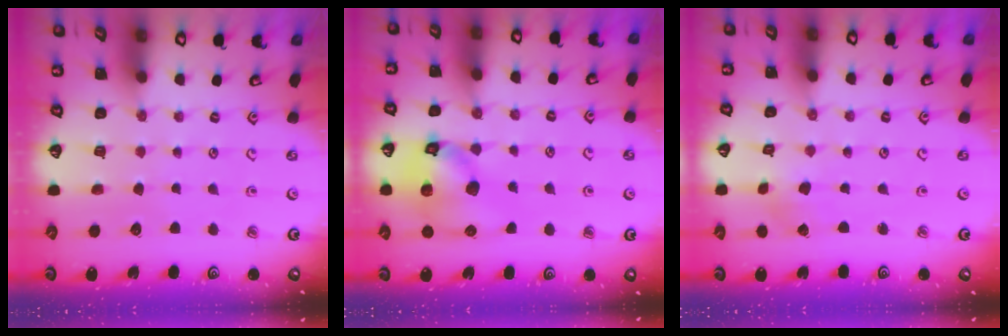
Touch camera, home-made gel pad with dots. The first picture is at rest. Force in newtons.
{"total": 12.9, "press": 12.7, "slide": 1.8}
{"total": 1.5, "press": 1.5, "slide": 0.1}